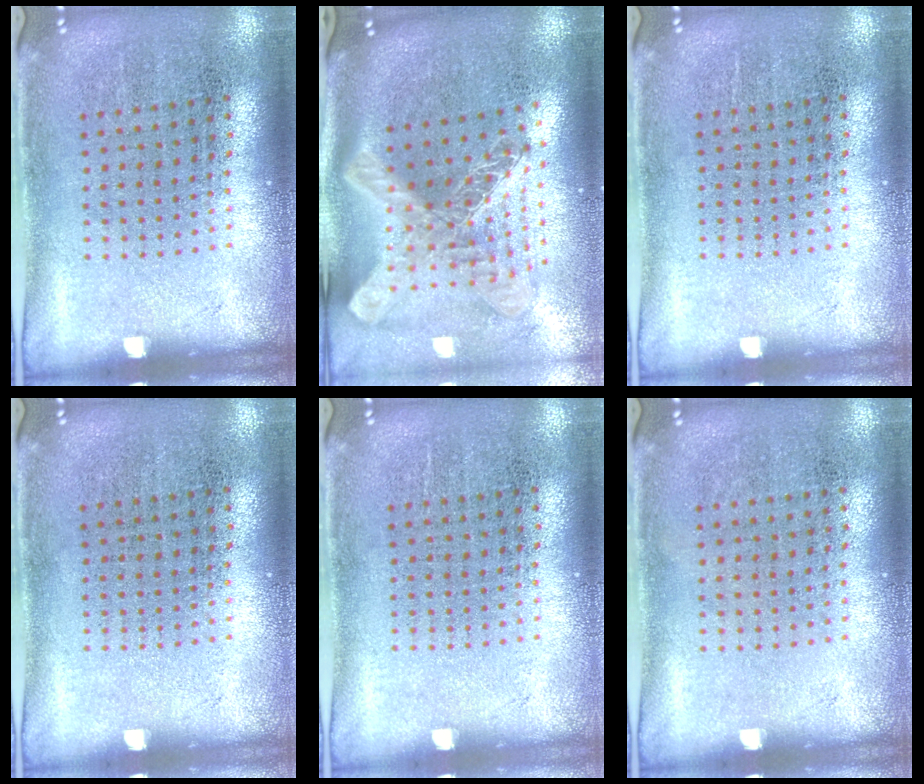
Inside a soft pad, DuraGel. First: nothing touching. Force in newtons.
{"total": 2.9, "press": 2.1, "slide": 2.0}
{"total": 0.0}
{"total": 0.0}
{"total": 0.0}
{"total": 0.0}